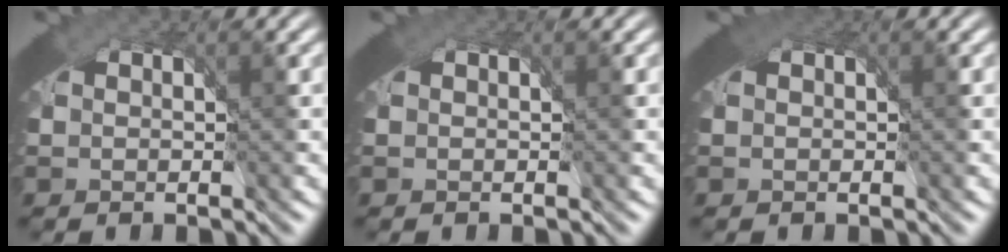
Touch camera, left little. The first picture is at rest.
{"total": 0.0}
{"total": 1.4, "force": [0.8, 0.8, 0.8], "torque": [-0.015, -0.002, 0.012]}